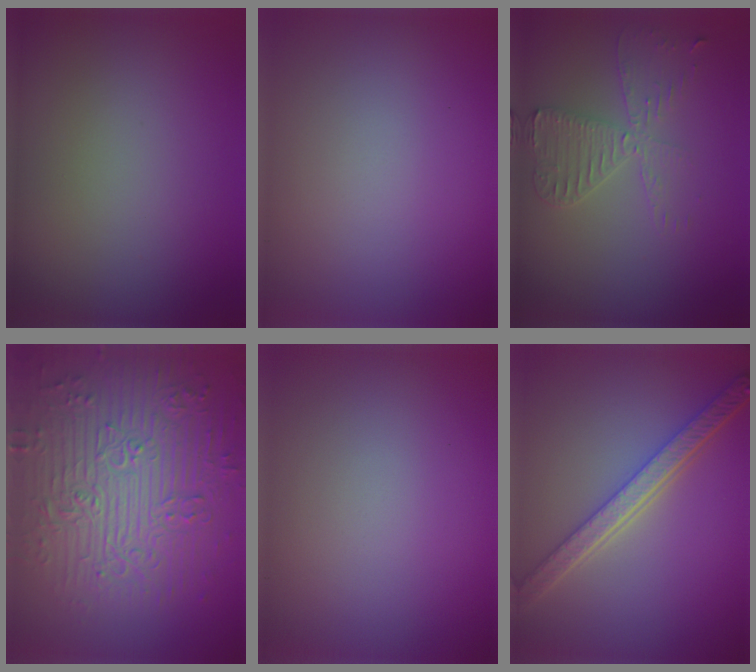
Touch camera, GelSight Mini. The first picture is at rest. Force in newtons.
{"total": 0.0}
{"total": 3.3, "press": 2.8, "slide": 1.7}
{"total": 9.3, "press": 6.9, "slide": 6.3}
{"total": 0.0}
{"total": 5.3, "press": 4.1, "slide": 3.4}